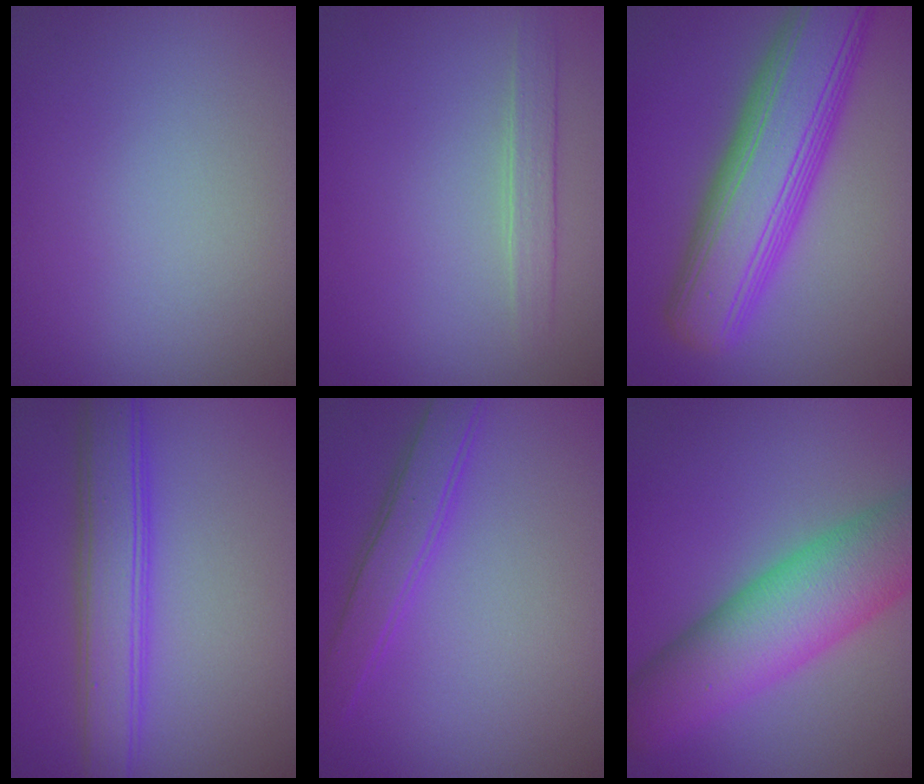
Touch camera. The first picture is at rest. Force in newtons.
{"total": 1.7, "press": 1.7, "slide": 0.0}
{"total": 10.0, "press": 10.0, "slide": 0.4}
{"total": 4.9, "press": 4.9, "slide": 0.2}
{"total": 3.0, "press": 3.0, "slide": 0.0}
{"total": 10.0, "press": 10.0, "slide": 0.6}